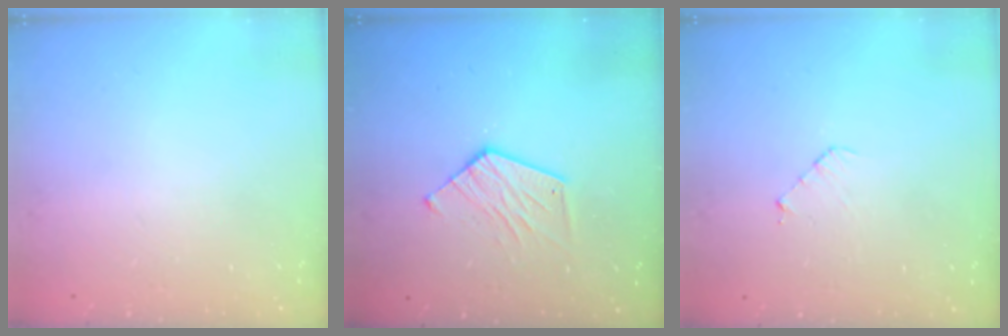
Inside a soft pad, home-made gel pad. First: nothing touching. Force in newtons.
{"total": 8.5, "press": 8.5, "slide": 0.1}
{"total": 3.2, "press": 3.2, "slide": 0.2}